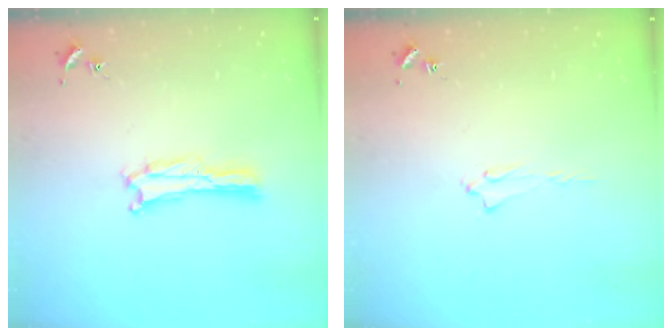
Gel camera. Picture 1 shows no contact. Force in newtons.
{"total": 1.7, "press": 1.6, "slide": 0.2}